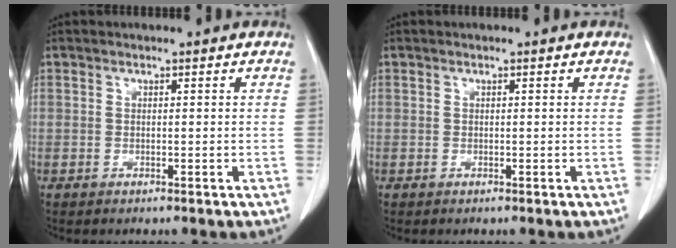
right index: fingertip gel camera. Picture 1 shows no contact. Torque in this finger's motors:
{"motor_torque": [0.10, -0.12, 0.03, 0.01]}